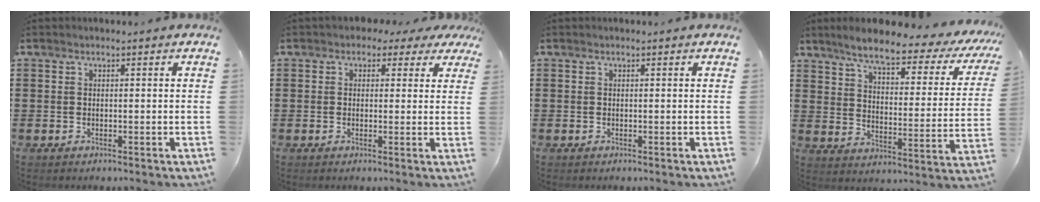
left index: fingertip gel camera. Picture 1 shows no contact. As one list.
[{"total": 2.0, "force": [1.0, 1.5, 0.8], "torque": [-0.016, 0.007, 0.015]}, {"total": 0.0}, {"total": 7.2, "force": [5.6, 0.6, 4.4], "torque": [-0.104, -0.032, 0.087]}]